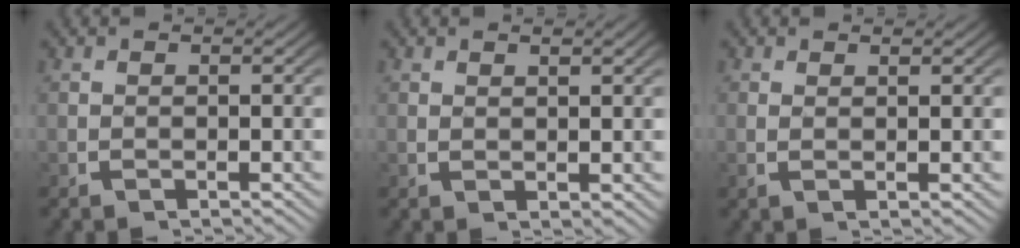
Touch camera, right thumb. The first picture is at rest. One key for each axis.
{"total": 1.0, "fx": 0.8, "fy": 0.0, "fz": 0.6, "tx": -0.009, "ty": -0.002, "tz": 0.021}
{"total": 1.1, "fx": 0.6, "fy": -0.2, "fz": 0.9, "tx": -0.021, "ty": -0.005, "tz": 0.016}